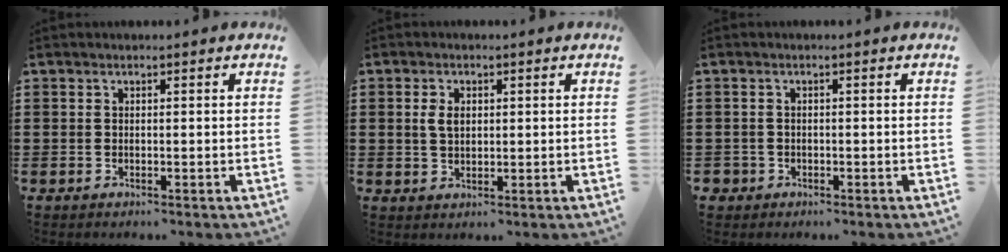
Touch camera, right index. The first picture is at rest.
{"total": 2.8, "force": [0.5, 1.7, 2.2], "torque": [-0.047, 0.008, 0.007]}
{"total": 1.2, "force": [-0.8, 0.9, 0.0], "torque": [-0.004, 0.000, -0.020]}